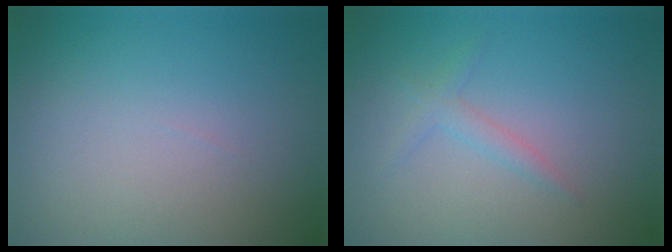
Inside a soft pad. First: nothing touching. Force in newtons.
{"total": 1.3, "press": 1.3, "slide": 0.1}